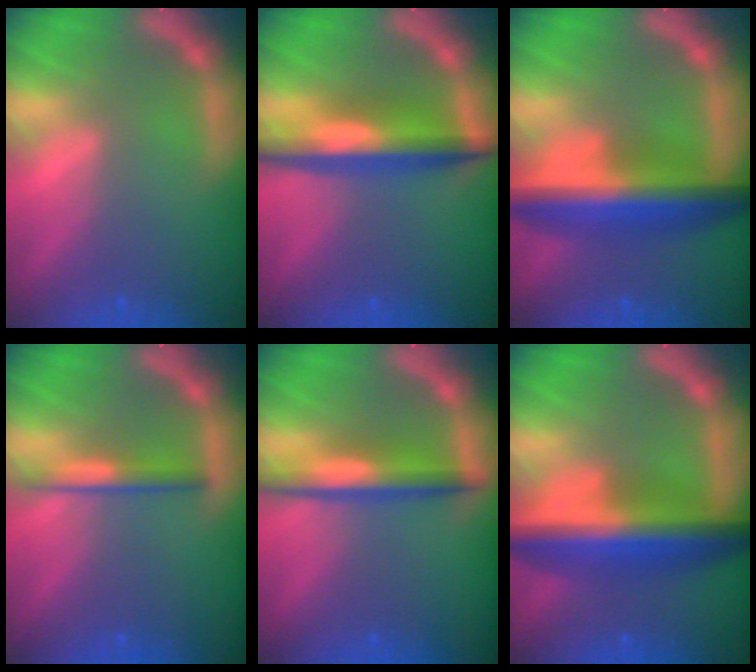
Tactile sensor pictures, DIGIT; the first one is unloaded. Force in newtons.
{"total": 6.6}
{"total": 9.0}
{"total": 2.4}
{"total": 4.5}
{"total": 9.5}